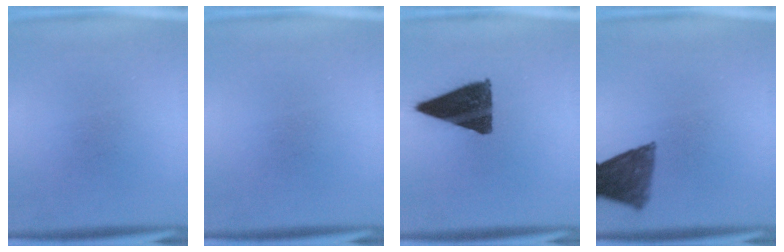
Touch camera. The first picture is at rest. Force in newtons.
{"total": 0.0}
{"total": 13.0}
{"total": 9.4}